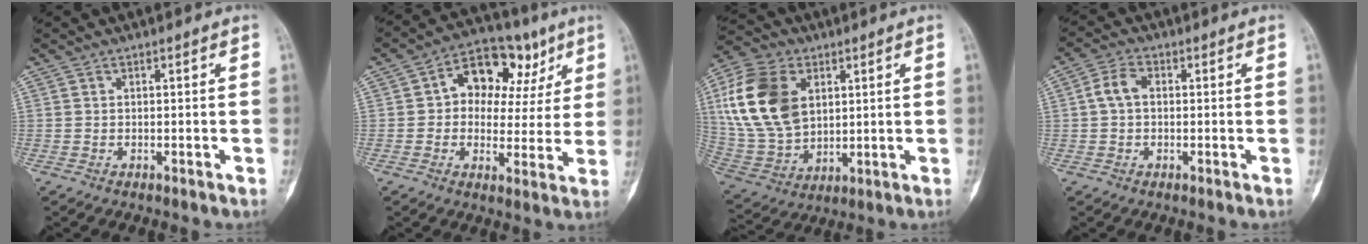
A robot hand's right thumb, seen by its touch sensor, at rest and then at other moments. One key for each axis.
{"total": 14.5, "fx": 5.0, "fy": 10.0, "fz": 9.3, "tx": -0.076, "ty": 0.014, "tz": 0.071}
{"total": 19.3, "fx": 5.0, "fy": 13.0, "fz": 13.4, "tx": -0.264, "ty": -0.006, "tz": 0.103}
{"total": 4.2, "fx": 0.3, "fy": 2.8, "fz": 3.1, "tx": -0.062, "ty": 0.014, "tz": -0.001}